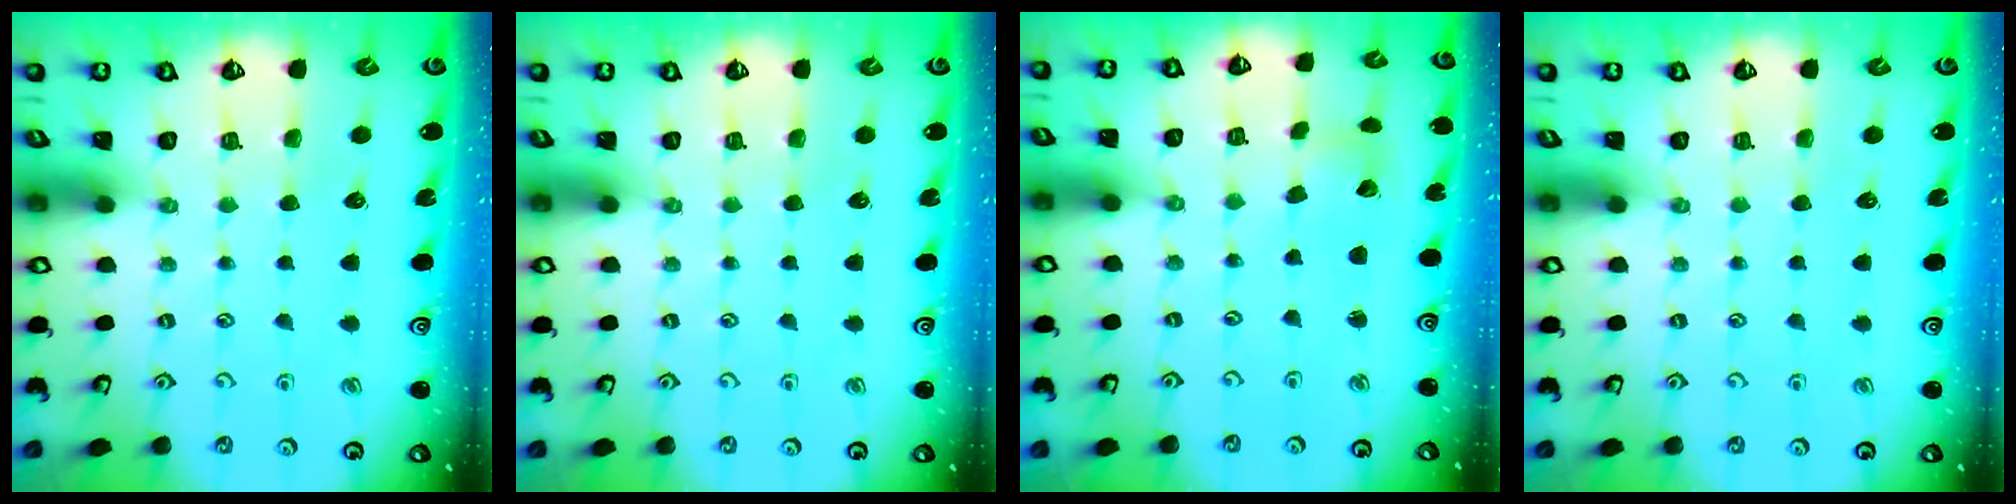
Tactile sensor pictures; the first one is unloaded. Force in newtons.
{"total": 0.0}
{"total": 3.0, "press": 3.0, "slide": 0.4}
{"total": 0.0}